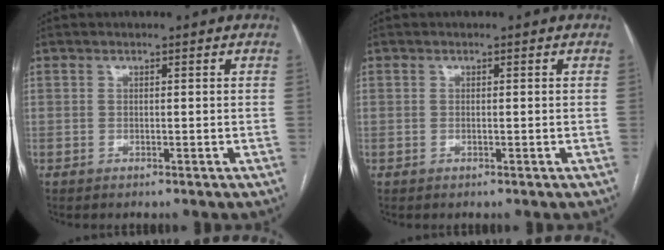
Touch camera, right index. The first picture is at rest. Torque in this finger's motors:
{"motor_torque": [0.14, 0.01, 0.04, 0.00]}